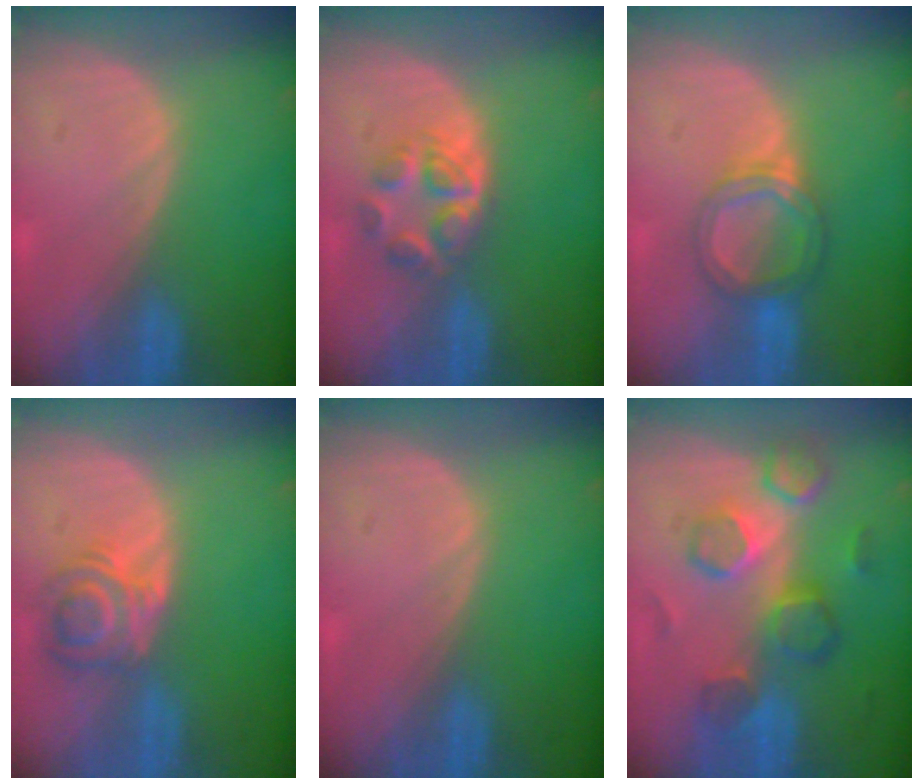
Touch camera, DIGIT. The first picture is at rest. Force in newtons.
{"total": 5.0, "press": 4.8, "slide": 1.4}
{"total": 5.3, "press": 5.0, "slide": 1.7}
{"total": 5.6, "press": 5.3, "slide": 1.8}
{"total": 0.0}
{"total": 8.7, "press": 8.4, "slide": 2.2}